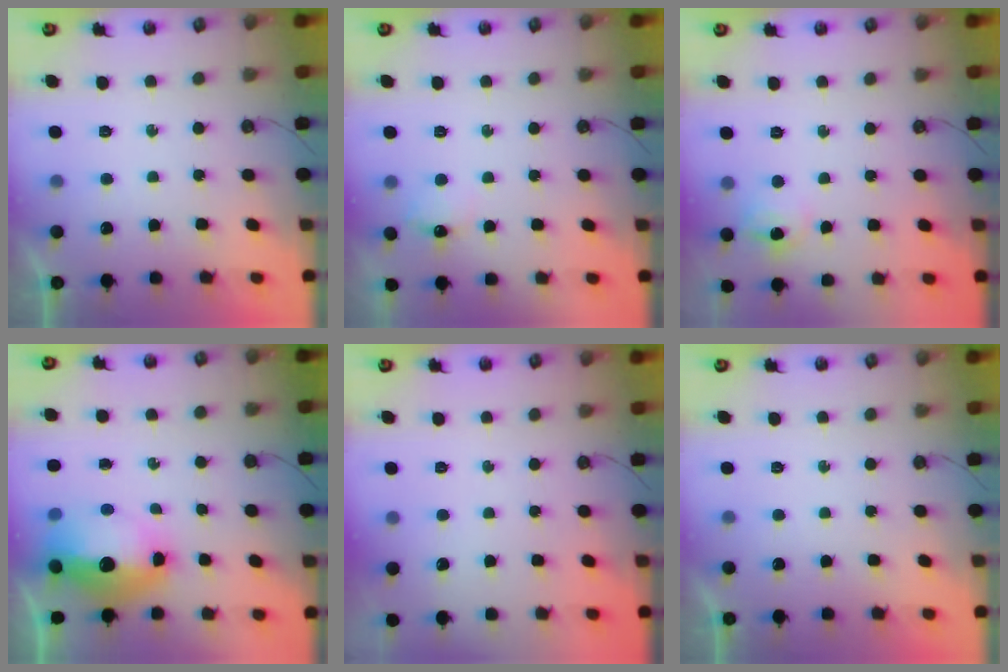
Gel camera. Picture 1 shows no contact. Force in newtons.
{"total": 7.6, "press": 5.8, "slide": 4.9}
{"total": 8.7, "press": 8.6, "slide": 0.8}
{"total": 15.4, "press": 15.3, "slide": 1.7}
{"total": 0.0}
{"total": 0.0}